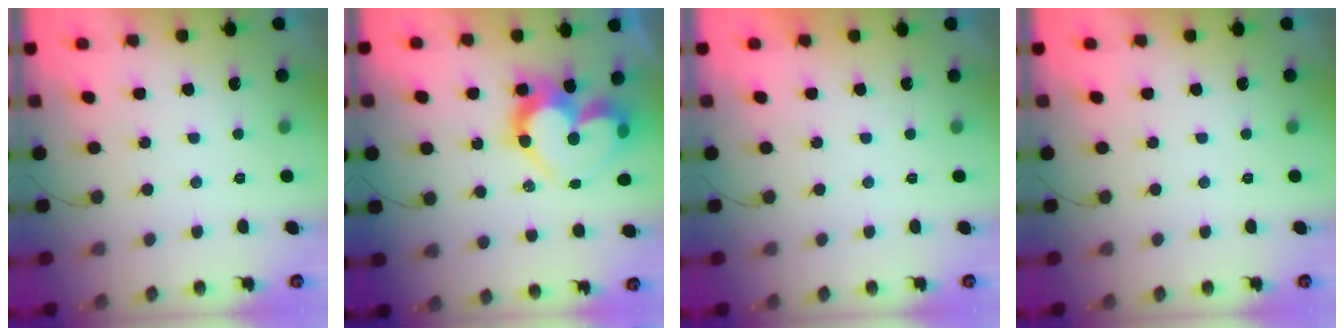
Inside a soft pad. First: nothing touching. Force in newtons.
{"total": 20.1, "press": 20.0, "slide": 1.8}
{"total": 1.9, "press": 1.9, "slide": 0.1}
{"total": 0.0}